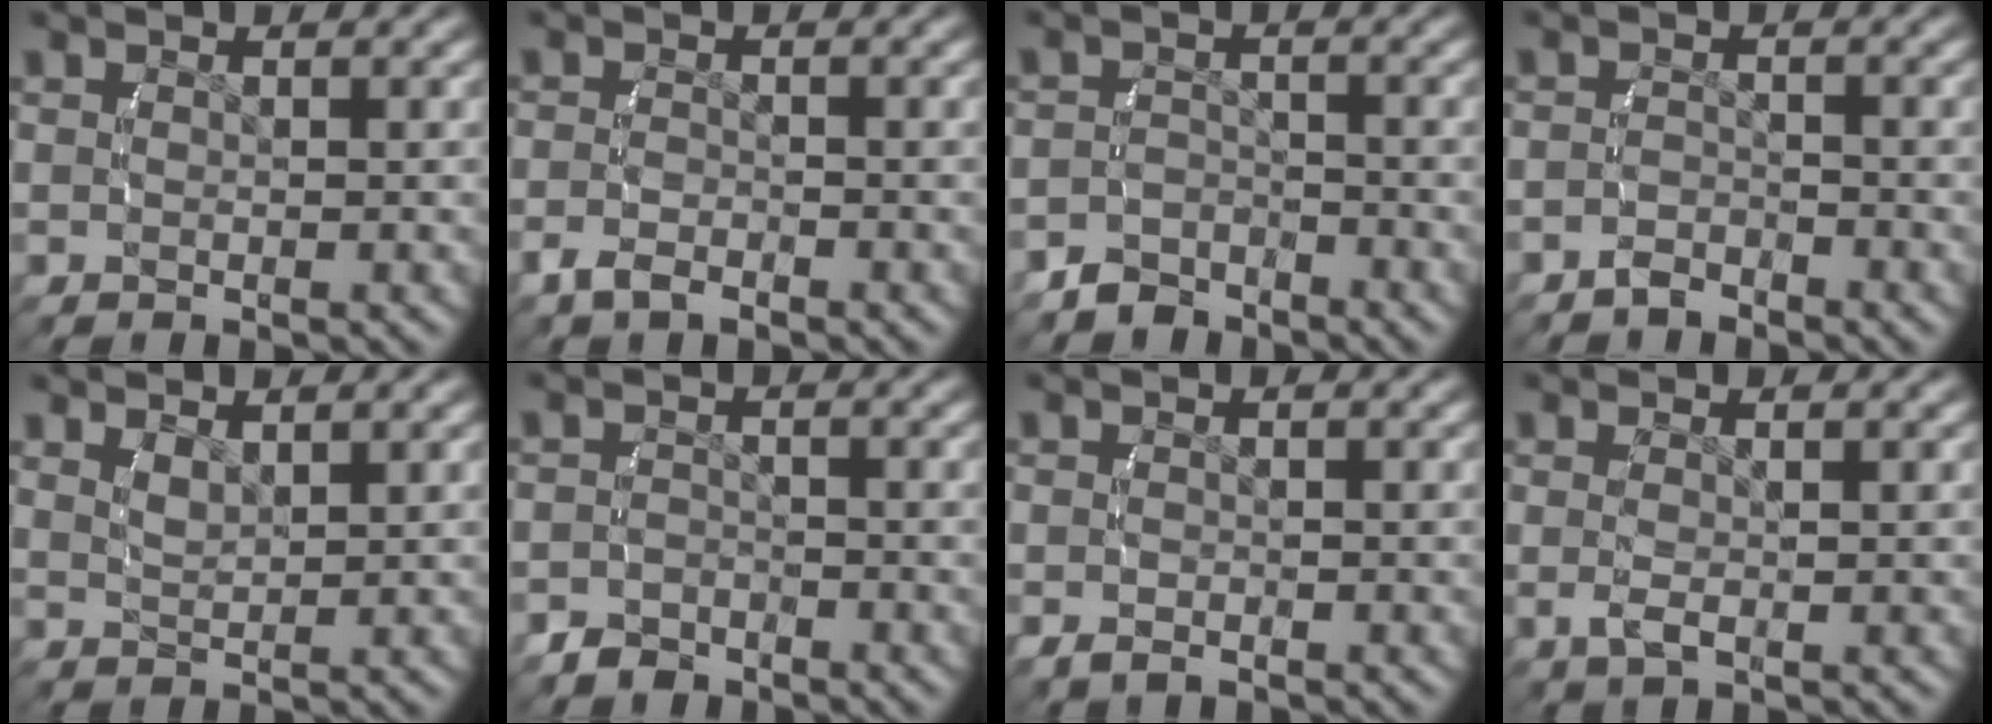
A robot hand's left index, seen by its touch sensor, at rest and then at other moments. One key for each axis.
{"total": 1.6, "fx": -1.4, "fy": 0.5, "fz": 0.6, "tx": -0.018, "ty": -0.006, "tz": -0.024}
{"total": 3.2, "fx": -2.9, "fy": 1.4, "fz": 0.3, "tx": -0.003, "ty": -0.014, "tz": -0.049}
{"total": 1.8, "fx": -1.7, "fy": 0.5, "fz": 0.1, "tx": -0.004, "ty": -0.007, "tz": -0.029}
{"total": 1.4, "fx": 1.2, "fy": -0.6, "fz": 0.5, "tx": -0.006, "ty": -0.005, "tz": 0.031}
{"total": 2.2, "fx": -2.1, "fy": 0.7, "fz": -0.3, "tx": 0.006, "ty": -0.010, "tz": -0.036}
{"total": 1.0, "fx": -0.9, "fy": 0.3, "fz": 0.4, "tx": -0.018, "ty": -0.008, "tz": -0.013}
{"total": 1.9, "fx": -0.3, "fy": 0.2, "fz": 1.8, "tx": -0.049, "ty": -0.010, "tz": 0.003}